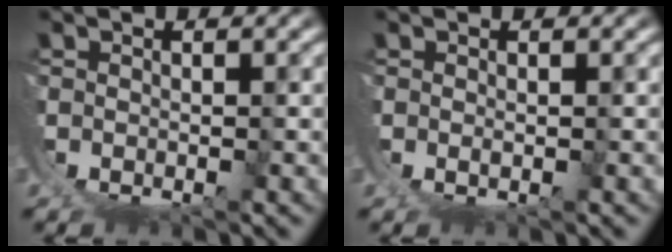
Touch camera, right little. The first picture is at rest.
{"total": 1.1, "force": [0.6, -0.8, 0.3], "torque": [-0.001, 0.001, 0.012]}